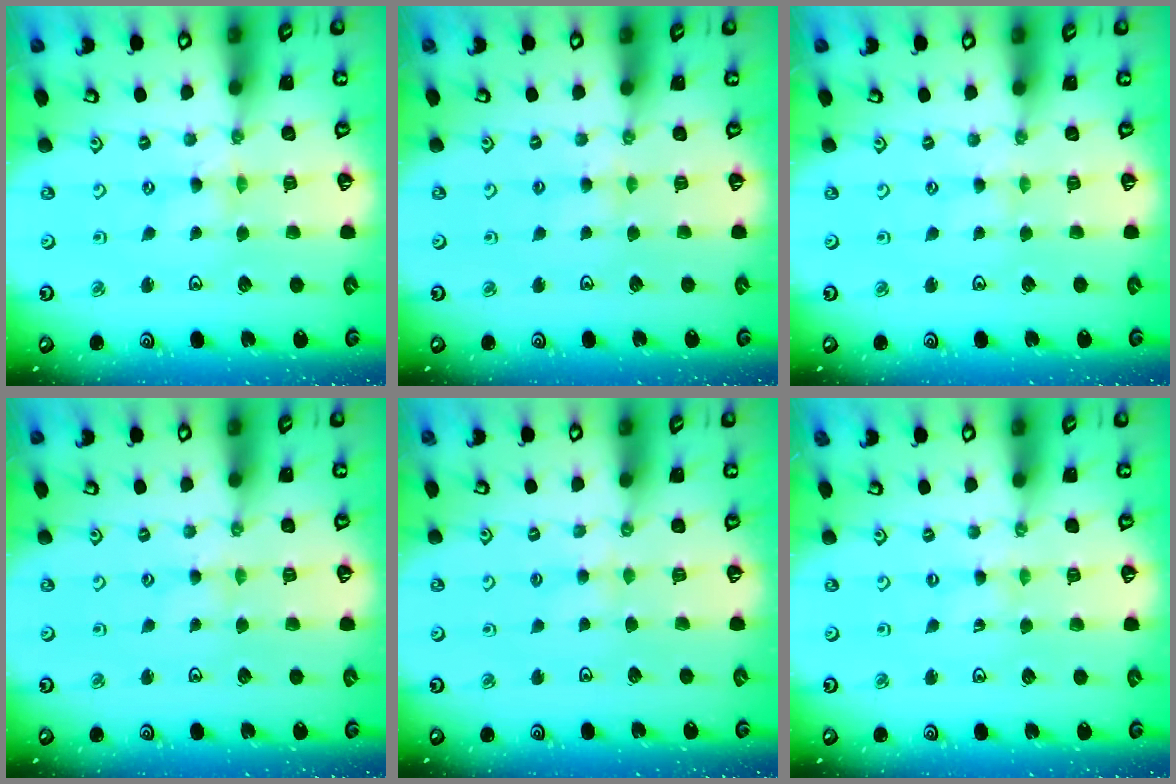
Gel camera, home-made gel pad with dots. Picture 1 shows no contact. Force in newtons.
{"total": 2.8, "press": 2.8, "slide": 0.4}
{"total": 0.7, "press": 0.7, "slide": 0.2}
{"total": 1.3, "press": 1.3, "slide": 0.2}
{"total": 2.8, "press": 2.7, "slide": 0.5}
{"total": 0.0}